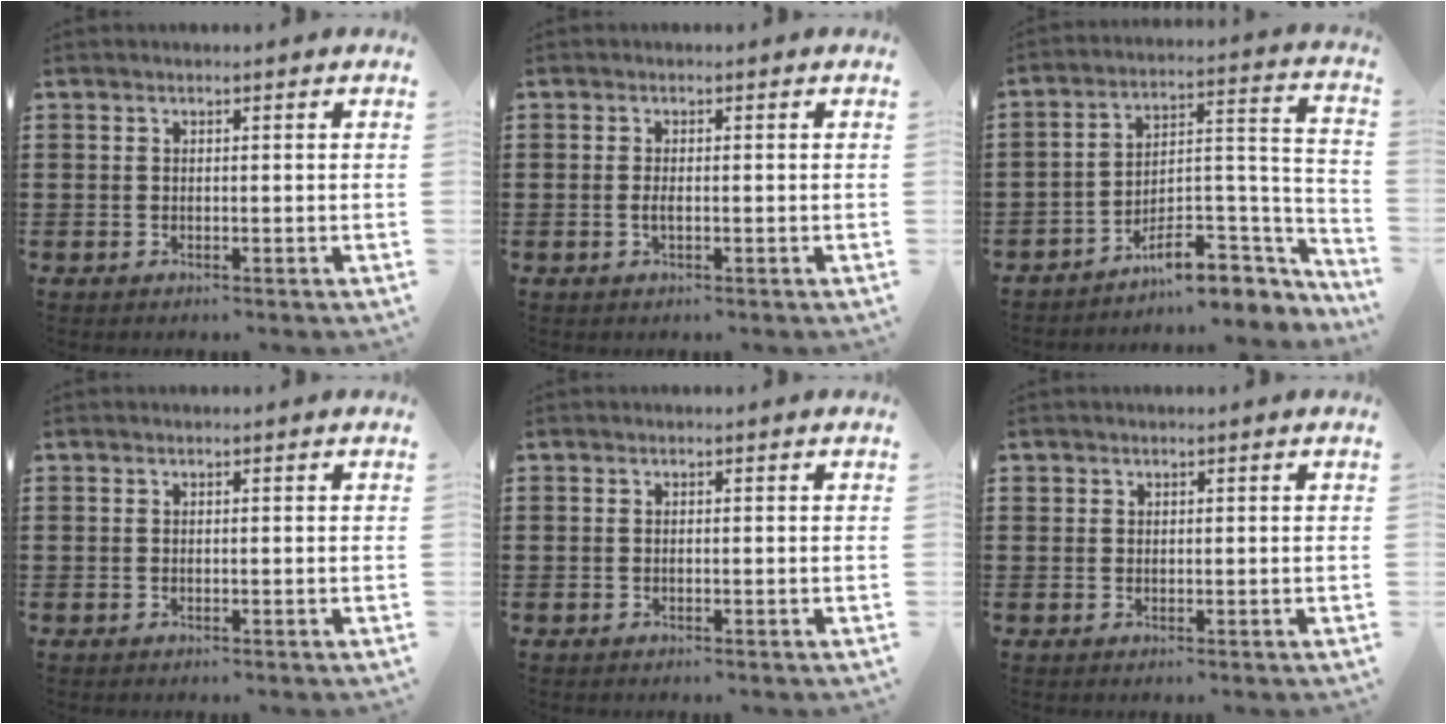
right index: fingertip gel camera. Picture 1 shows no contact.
{"total": 1.3, "force": [-0.3, 0.4, 1.2], "torque": [-0.021, 0.000, -0.006]}
{"total": 9.6, "force": [-7.1, 3.9, 5.1], "torque": [-0.052, 0.018, -0.131]}
{"total": 0.0}
{"total": 0.0}
{"total": 0.8, "force": [0.4, 0.7, 0.0], "torque": [-0.002, 0.004, 0.008]}